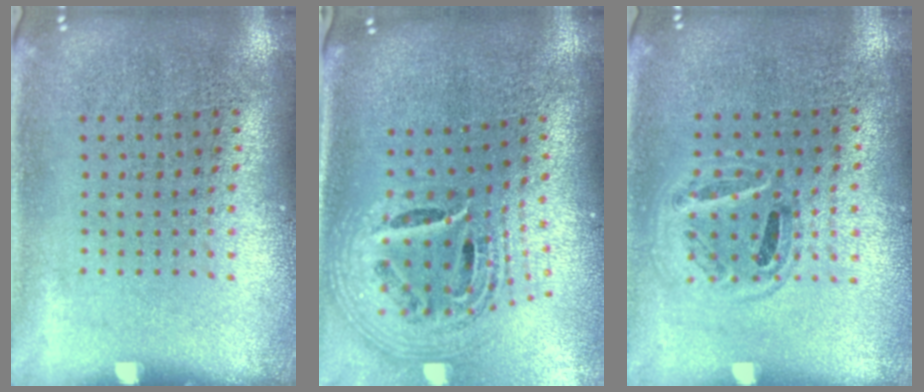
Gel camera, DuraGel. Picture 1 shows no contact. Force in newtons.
{"total": 2.6, "press": 1.9, "slide": 1.8}
{"total": 0.9, "press": 0.8, "slide": 0.3}